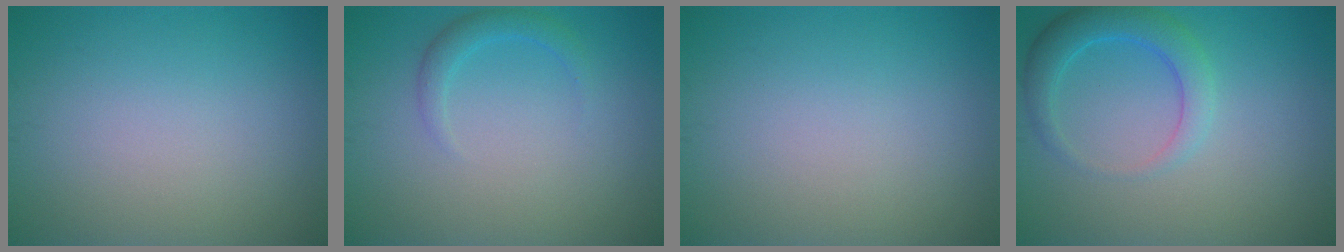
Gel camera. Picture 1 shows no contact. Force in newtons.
{"total": 1.7, "press": 1.7, "slide": 0.2}
{"total": 0.0}
{"total": 3.4, "press": 3.4, "slide": 0.2}